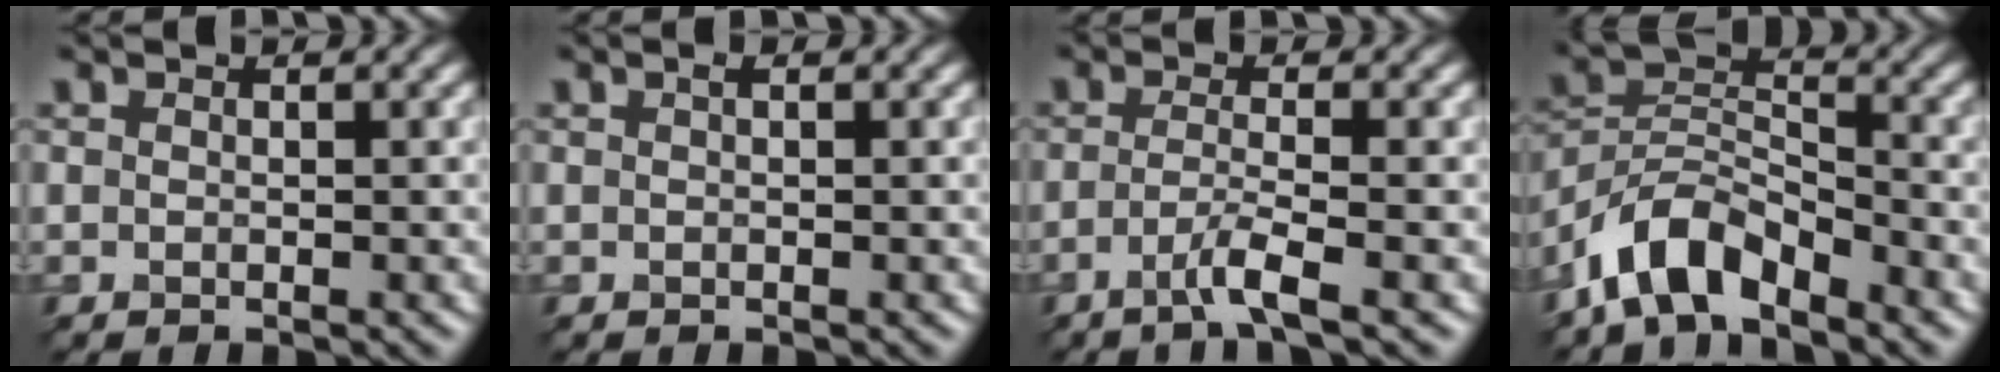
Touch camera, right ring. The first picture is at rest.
{"total": 0.0}
{"total": 2.3, "force": [-1.3, -0.1, 1.9], "torque": [-0.040, 0.006, -0.038]}
{"total": 5.7, "force": [-4.4, 2.3, 2.8], "torque": [-0.049, 0.010, -0.092]}